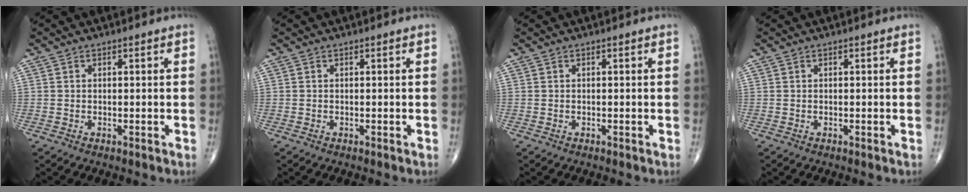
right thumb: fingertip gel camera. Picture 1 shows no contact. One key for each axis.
{"total": 0.0}
{"total": 0.0}
{"total": 0.0}